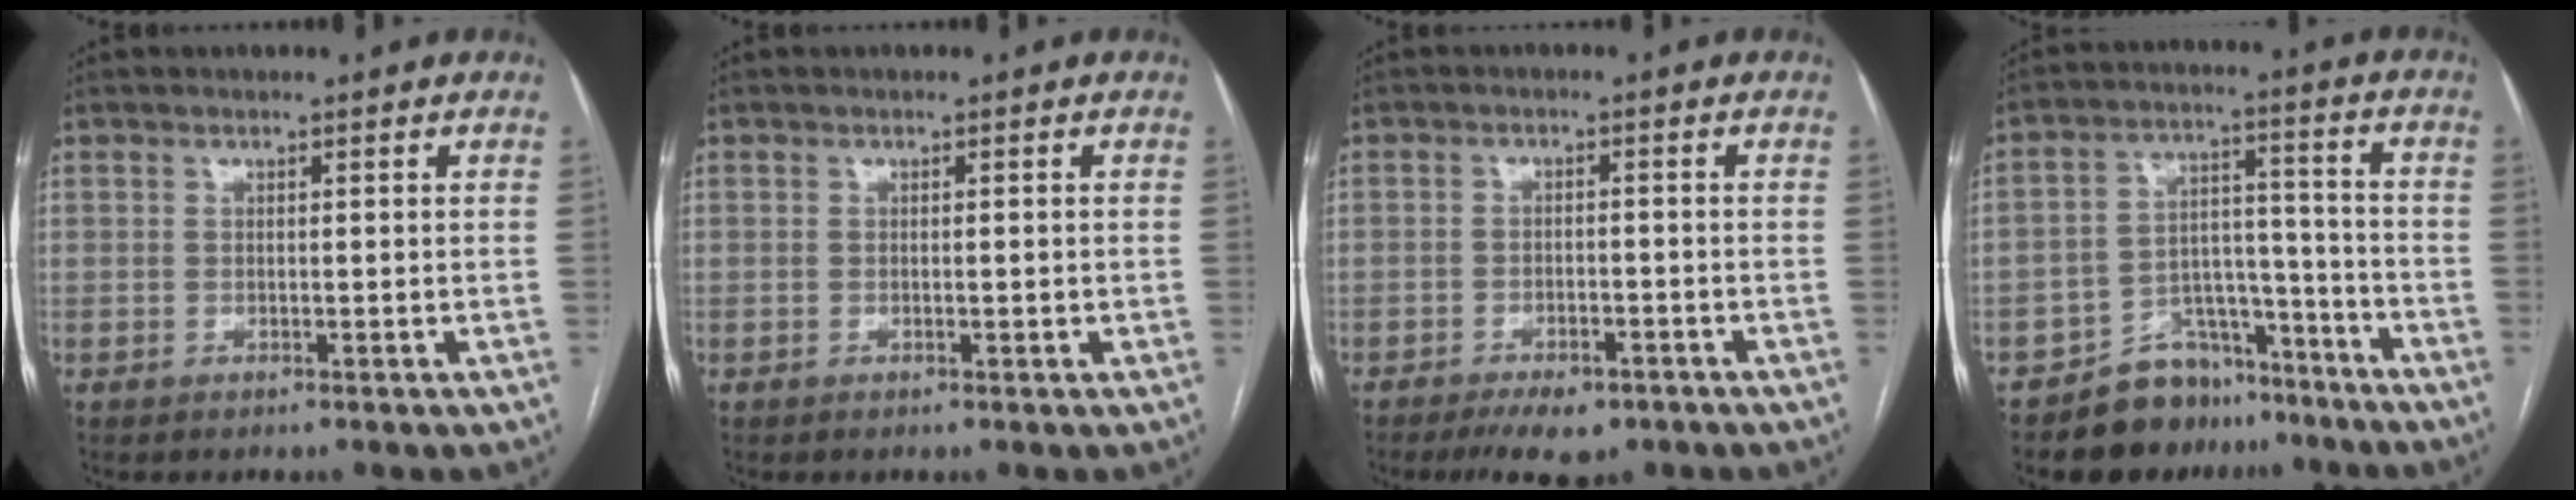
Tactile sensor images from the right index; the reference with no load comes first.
{"total": 0.9, "force": [-0.1, 0.2, 0.8], "torque": [-0.015, -0.002, 0.000]}
{"total": 6.2, "force": [-4.5, 2.6, 3.4], "torque": [-0.050, -0.002, -0.067]}
{"total": 8.9, "force": [-7.4, 4.8, 0.9], "torque": [-0.002, 0.052, -0.119]}